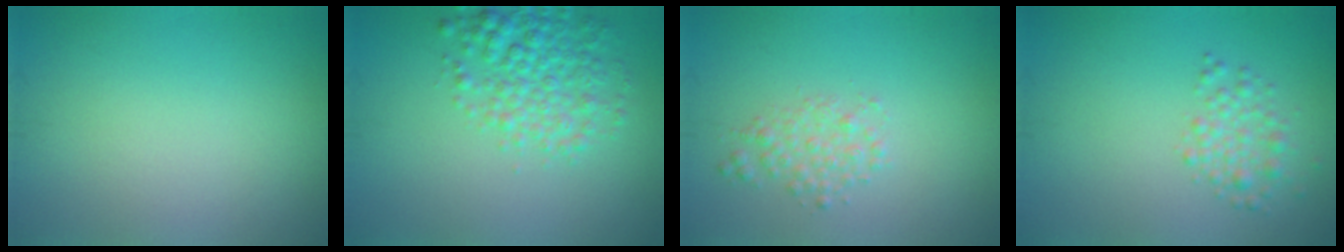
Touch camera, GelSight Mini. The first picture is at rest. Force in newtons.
{"total": 4.4, "press": 4.4, "slide": 0.2}
{"total": 1.8, "press": 1.8, "slide": 0.1}
{"total": 2.2, "press": 2.2, "slide": 0.1}